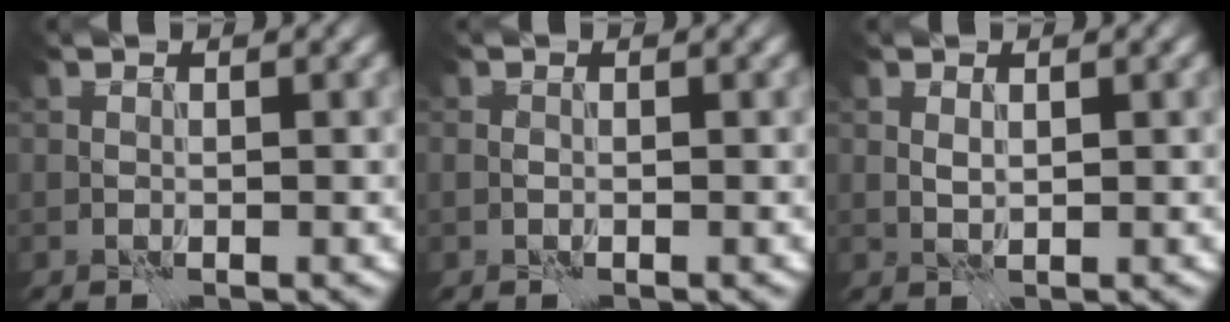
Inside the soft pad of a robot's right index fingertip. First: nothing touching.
{"total": 0.0}
{"total": 0.6, "force": [0.6, 0.0, 0.2], "torque": [-0.005, 0.000, 0.013]}